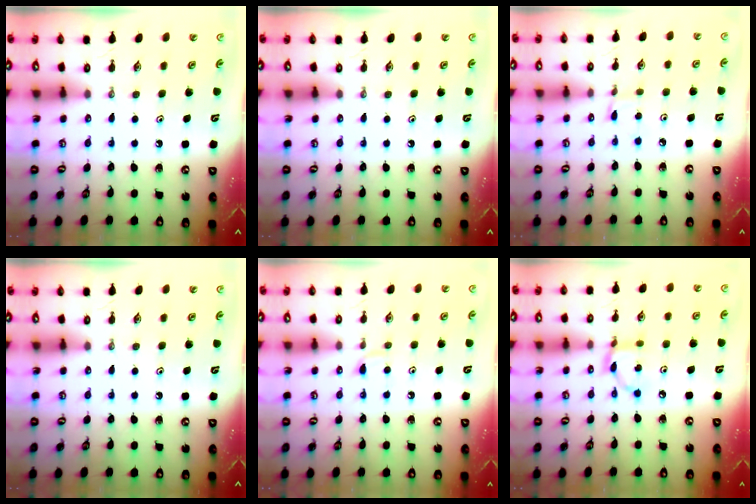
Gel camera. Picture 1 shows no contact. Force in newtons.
{"total": 0.0}
{"total": 1.2, "press": 1.2, "slide": 0.1}
{"total": 0.0}
{"total": 4.3, "press": 4.3, "slide": 0.6}
{"total": 6.0, "press": 6.0, "slide": 0.2}